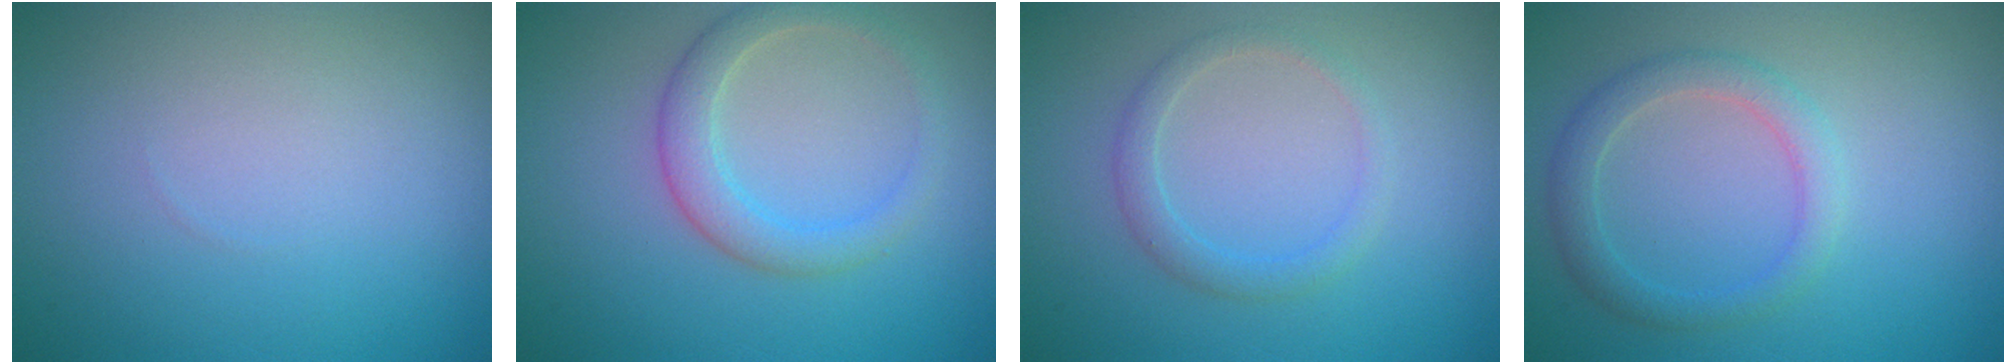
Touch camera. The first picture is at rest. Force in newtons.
{"total": 3.0, "press": 3.0, "slide": 0.1}
{"total": 1.9, "press": 1.9, "slide": 0.1}
{"total": 2.5, "press": 2.5, "slide": 0.1}